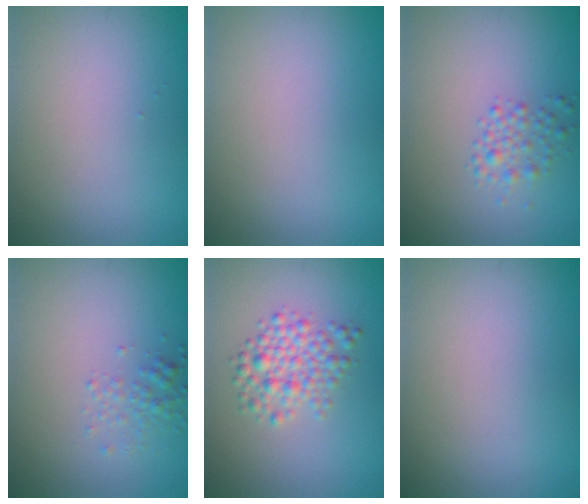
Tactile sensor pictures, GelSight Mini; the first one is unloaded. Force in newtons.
{"total": 0.0}
{"total": 1.8, "press": 1.8, "slide": 0.1}
{"total": 1.6, "press": 1.6, "slide": 0.1}
{"total": 3.4, "press": 3.4, "slide": 0.1}
{"total": 0.0}